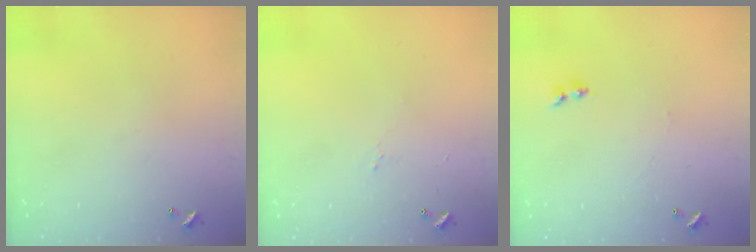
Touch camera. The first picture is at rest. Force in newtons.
{"total": 1.9, "press": 1.8, "slide": 0.6}
{"total": 1.1, "press": 0.9, "slide": 0.5}